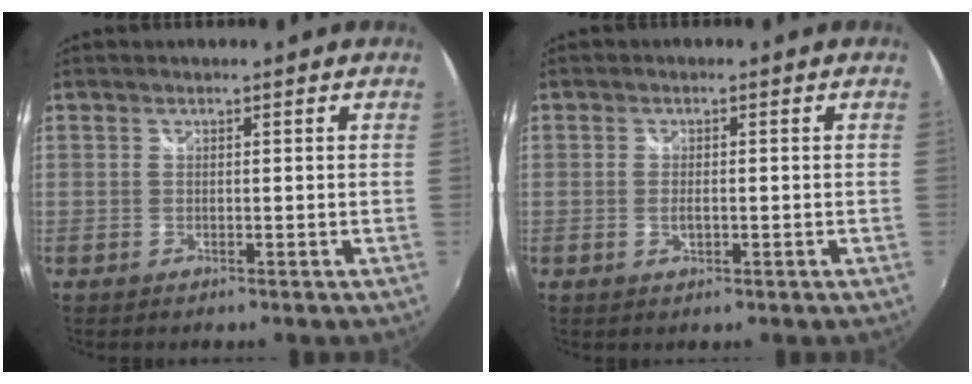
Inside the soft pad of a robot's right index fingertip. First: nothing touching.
{"total": 1.9, "force": [-0.4, 1.0, 1.6], "torque": [-0.028, -0.003, -0.006]}